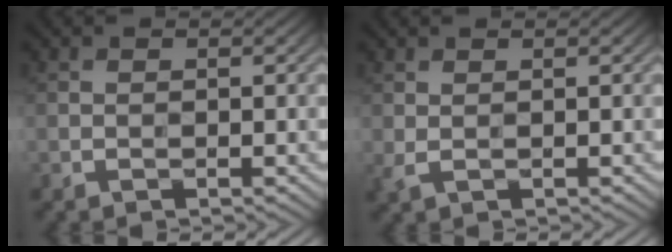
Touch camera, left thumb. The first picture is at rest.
{"total": 1.3, "force": [0.4, 0.6, 1.1], "torque": [-0.036, -0.001, 0.012]}